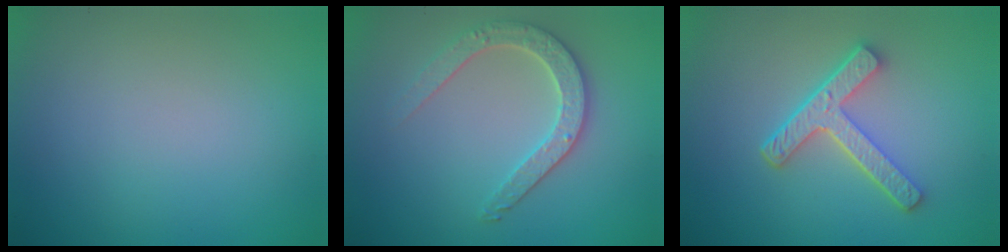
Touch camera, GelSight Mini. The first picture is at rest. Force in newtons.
{"total": 3.4, "press": 3.1, "slide": 1.4}
{"total": 4.7, "press": 3.6, "slide": 3.1}